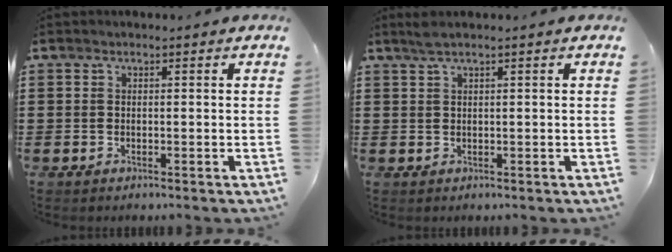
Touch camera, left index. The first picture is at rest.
{"total": 1.6, "force": [0.9, 0.0, 1.3], "torque": [-0.026, -0.002, 0.017]}